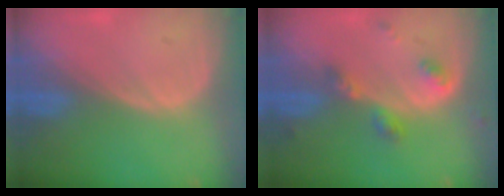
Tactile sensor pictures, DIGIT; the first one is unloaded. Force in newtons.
{"total": 4.6, "press": 4.2, "slide": 2.0}